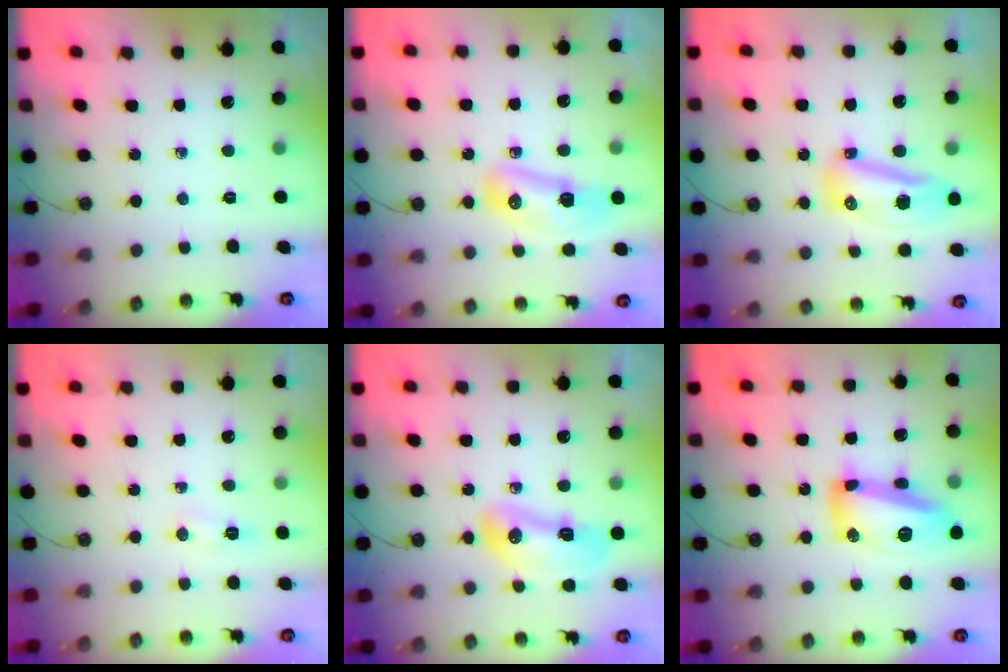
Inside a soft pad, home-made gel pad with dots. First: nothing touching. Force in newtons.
{"total": 20.0, "press": 14.4, "slide": 13.8}
{"total": 26.9, "press": 15.3, "slide": 22.2}
{"total": 5.8, "press": 5.7, "slide": 0.9}
{"total": 11.6, "press": 11.1, "slide": 3.2}
{"total": 15.4, "press": 15.4, "slide": 1.0}